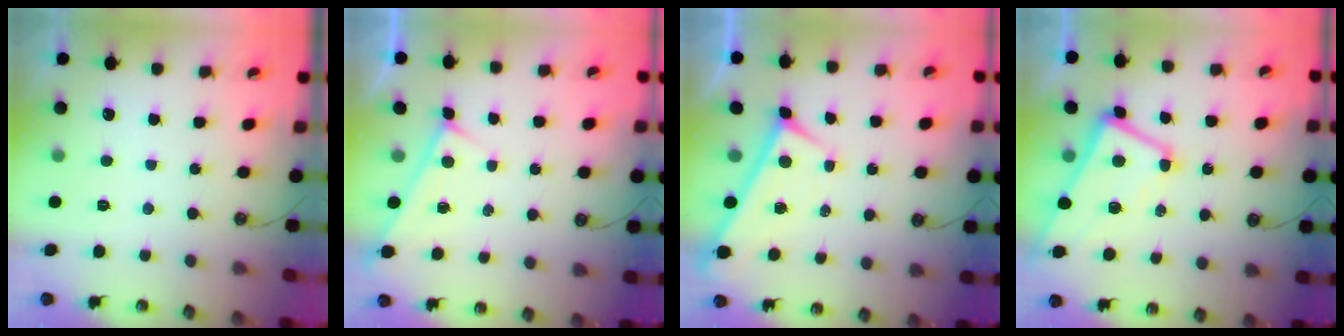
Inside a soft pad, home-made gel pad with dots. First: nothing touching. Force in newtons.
{"total": 2.8, "press": 2.8, "slide": 0.1}
{"total": 0.0}
{"total": 1.2, "press": 0.9, "slide": 0.9}